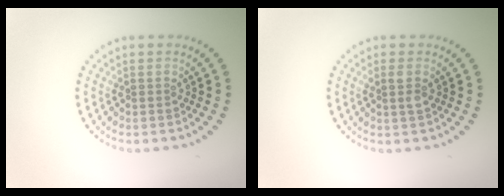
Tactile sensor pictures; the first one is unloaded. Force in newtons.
{"total": 1.1, "press": 1.1, "slide": 0.2}